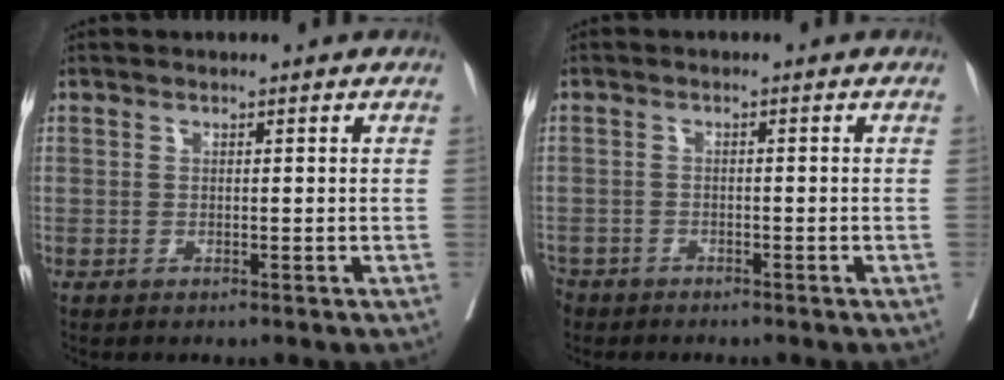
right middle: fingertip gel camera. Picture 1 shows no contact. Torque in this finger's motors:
{"motor_torque": [0.99, -1.15, 0.35, 0.05]}